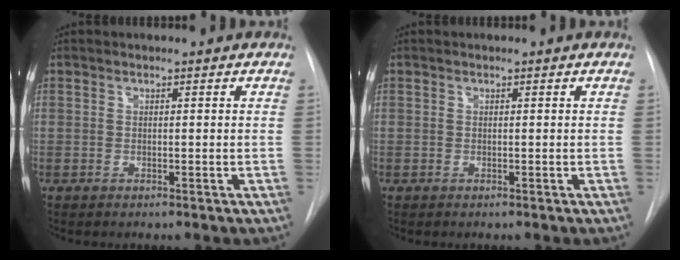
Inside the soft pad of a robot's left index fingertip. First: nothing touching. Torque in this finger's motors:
{"motor_torque": [-0.02, 0.02, -0.01, 0.00]}